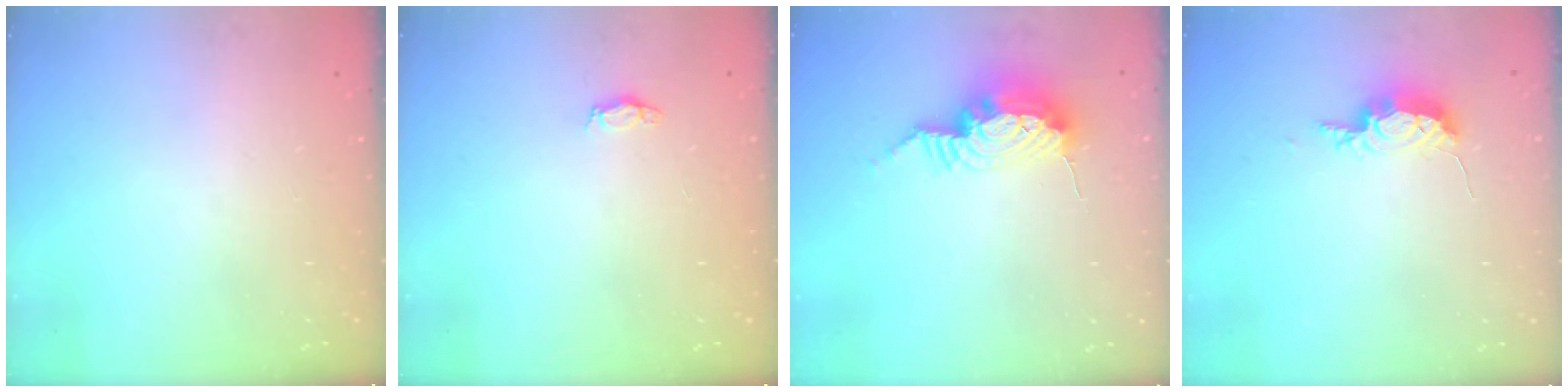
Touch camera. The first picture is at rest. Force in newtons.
{"total": 2.8, "press": 2.8, "slide": 0.4}
{"total": 11.9, "press": 11.8, "slide": 1.6}
{"total": 7.4, "press": 7.4, "slide": 0.5}